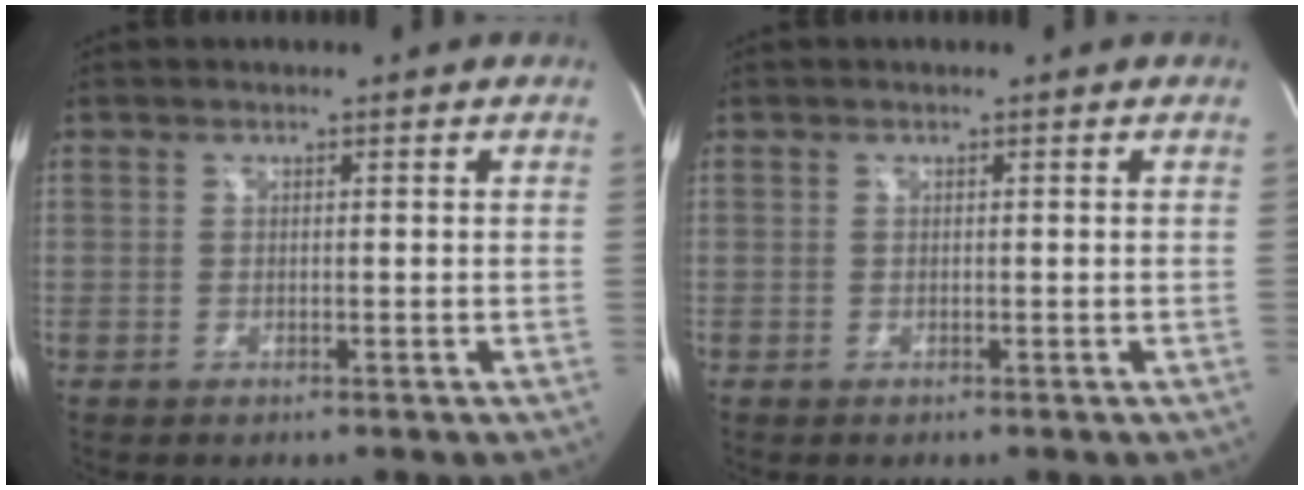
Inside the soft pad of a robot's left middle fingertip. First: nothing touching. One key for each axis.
{"total": 0.0}